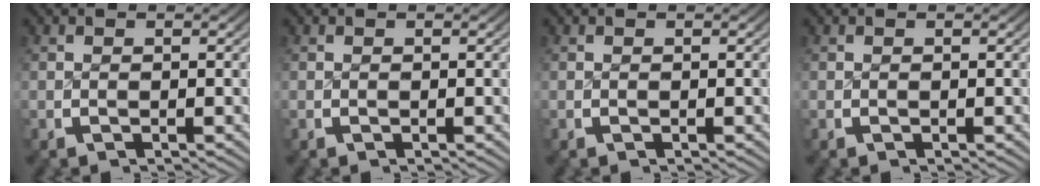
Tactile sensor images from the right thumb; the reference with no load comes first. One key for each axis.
{"total": 0.0}
{"total": 0.0}
{"total": 0.0}